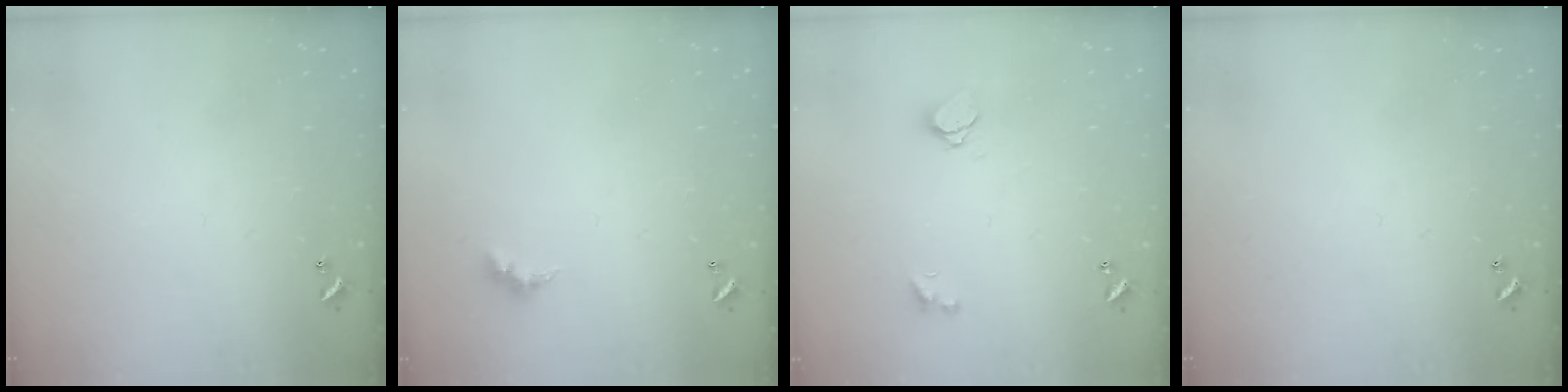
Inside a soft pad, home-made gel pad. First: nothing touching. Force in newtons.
{"total": 3.0, "press": 2.9, "slide": 0.5}
{"total": 1.6, "press": 1.5, "slide": 0.5}
{"total": 0.0}